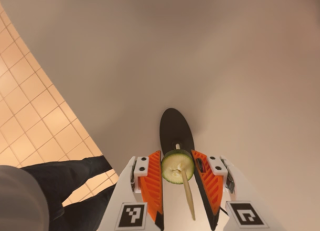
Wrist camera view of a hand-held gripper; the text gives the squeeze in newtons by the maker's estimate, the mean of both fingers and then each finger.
{"total": 8.4, "left": 8.3, "right": 8.4}